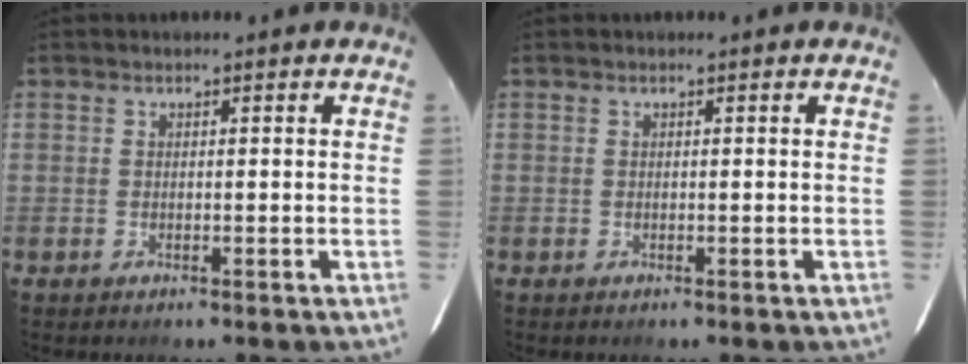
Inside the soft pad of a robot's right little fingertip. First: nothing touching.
{"total": 0.0}